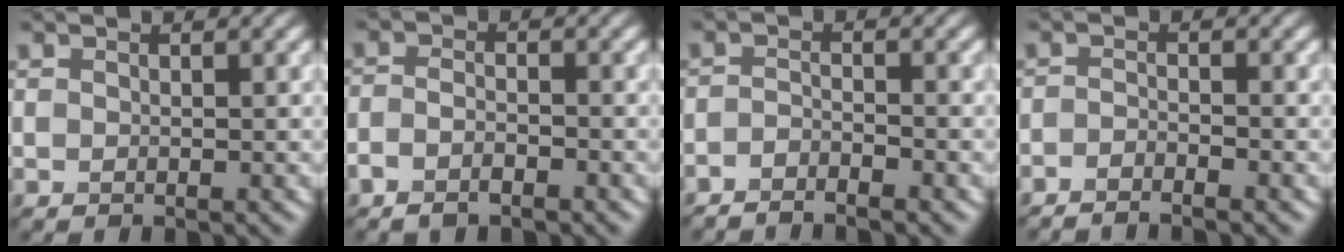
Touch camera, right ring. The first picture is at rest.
{"total": 2.3, "force": [-1.6, 1.0, 1.4], "torque": [-0.030, -0.002, -0.036]}
{"total": 2.1, "force": [-1.7, 0.3, 1.1], "torque": [-0.018, -0.004, -0.039]}
{"total": 2.2, "force": [-1.8, 0.3, 1.2], "torque": [-0.024, -0.005, -0.041]}